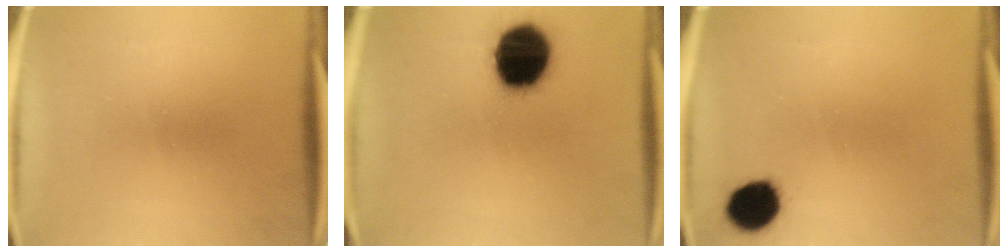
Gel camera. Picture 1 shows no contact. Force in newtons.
{"total": 20.1}
{"total": 8.4}